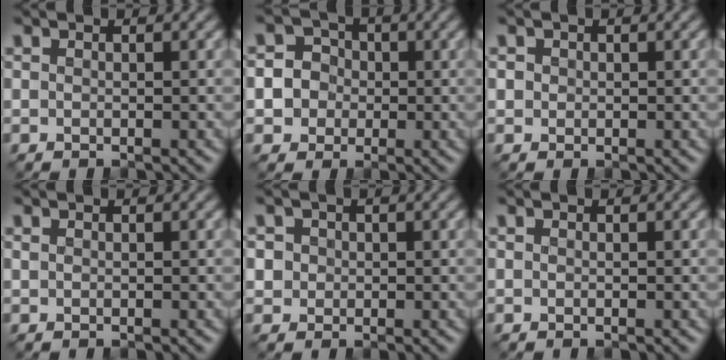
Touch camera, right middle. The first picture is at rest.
{"total": 5.2, "force": [-0.3, 4.9, 1.6], "torque": [-0.006, 0.024, -0.029]}
{"total": 0.8, "force": [0.1, 0.7, 0.1], "torque": [0.002, -0.002, 0.001]}
{"total": 0.0}
{"total": 2.2, "force": [0.6, 2.0, 0.7], "torque": [-0.008, 0.008, 0.013]}
{"total": 0.0}